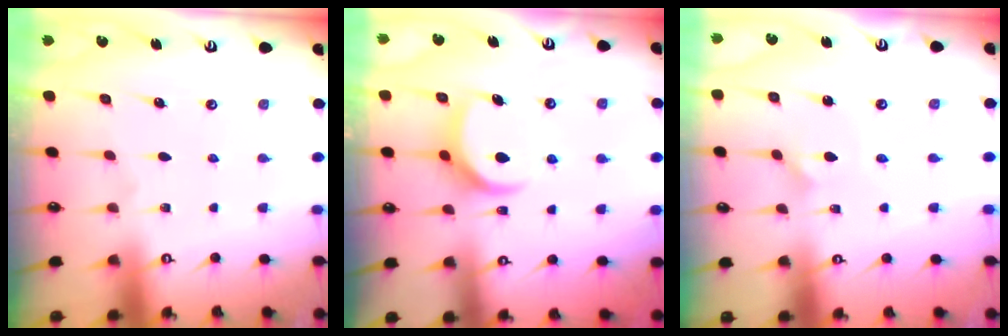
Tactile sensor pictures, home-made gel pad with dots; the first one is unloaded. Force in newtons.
{"total": 8.7, "press": 8.6, "slide": 0.8}
{"total": 1.6, "press": 1.5, "slide": 0.4}